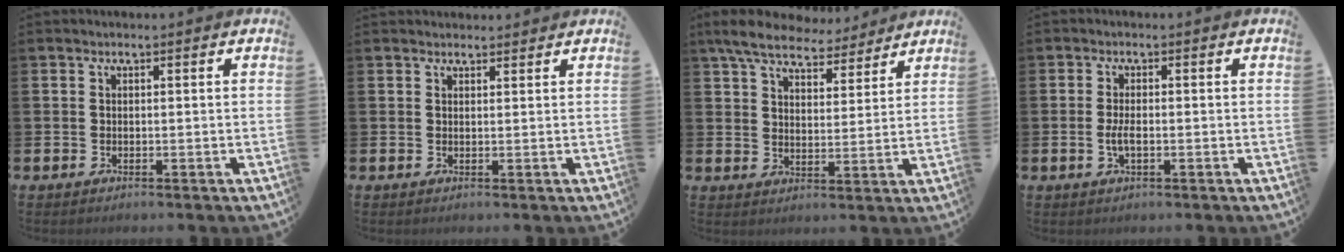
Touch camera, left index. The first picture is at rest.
{"total": 1.6, "force": [1.5, 0.6, -0.1], "torque": [0.010, -0.003, 0.026]}
{"total": 7.2, "force": [6.6, 2.2, 1.9], "torque": [-0.051, -0.036, 0.116]}
{"total": 2.4, "force": [-0.5, 0.9, 2.2], "torque": [-0.035, -0.001, -0.009]}